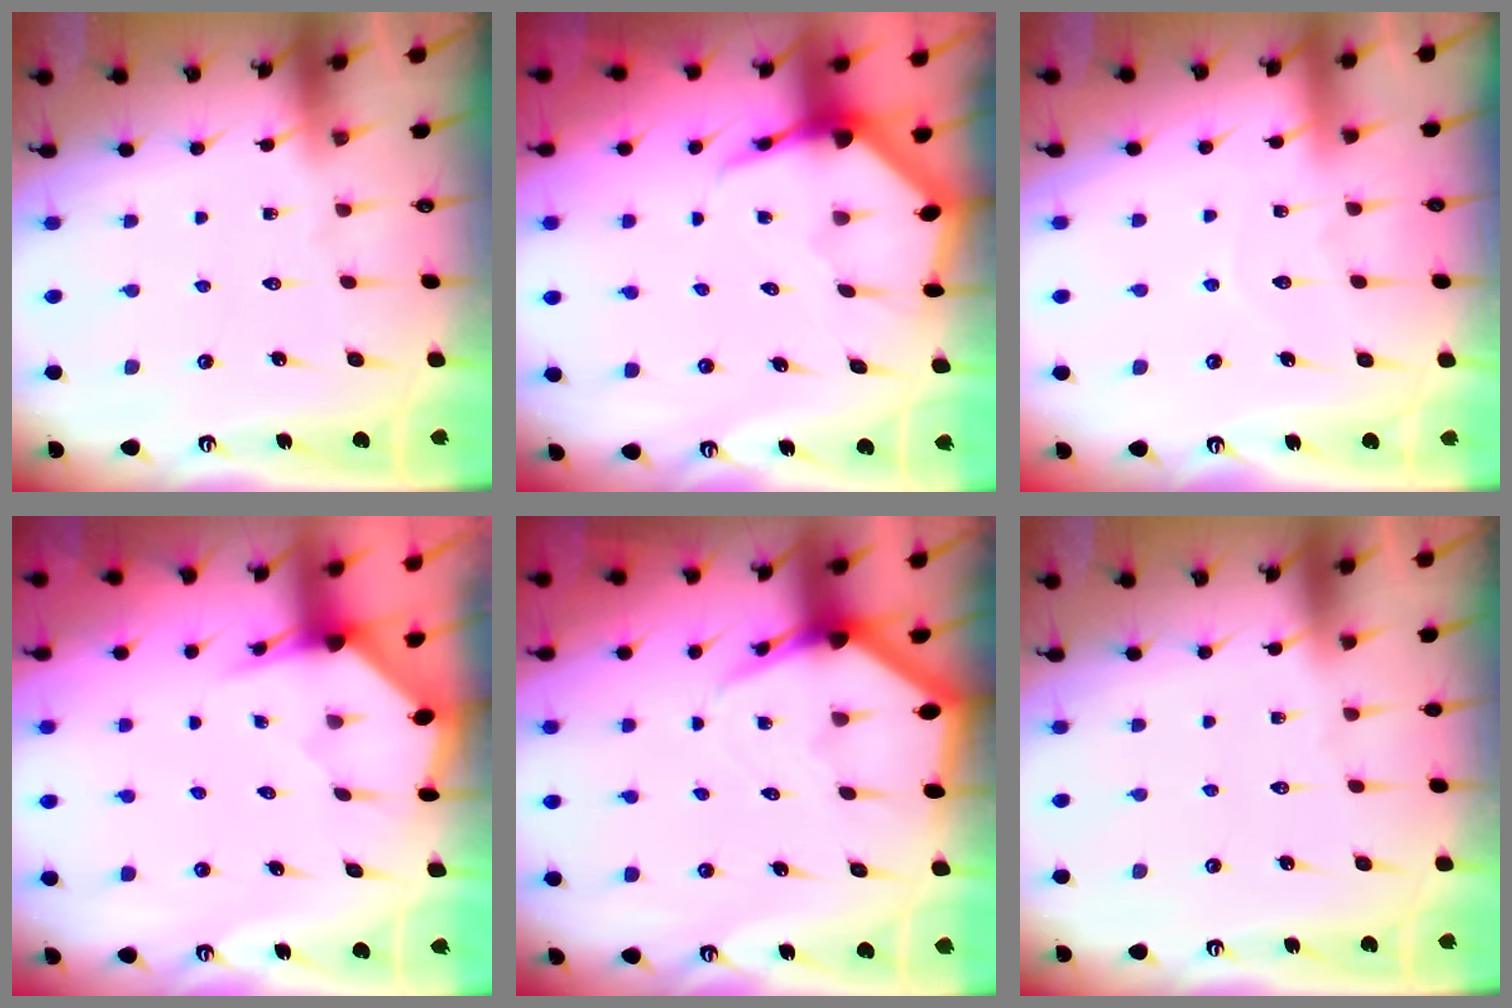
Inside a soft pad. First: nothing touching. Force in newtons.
{"total": 5.4, "press": 5.4, "slide": 0.7}
{"total": 5.3, "press": 5.3, "slide": 0.5}
{"total": 3.3, "press": 3.3, "slide": 0.3}
{"total": 5.4, "press": 5.4, "slide": 0.6}
{"total": 0.0}